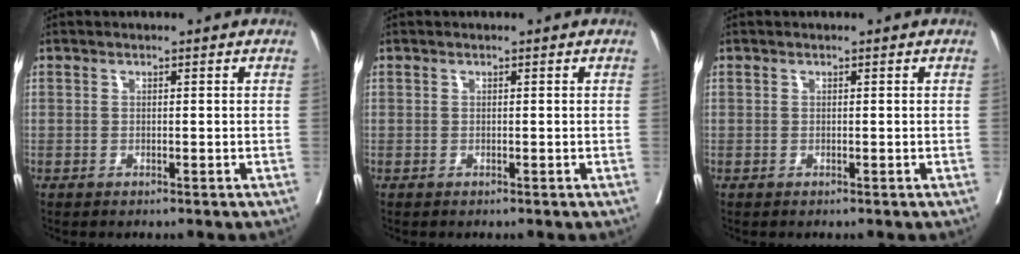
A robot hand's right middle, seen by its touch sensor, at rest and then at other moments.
{"total": 0.0}
{"total": 0.0}